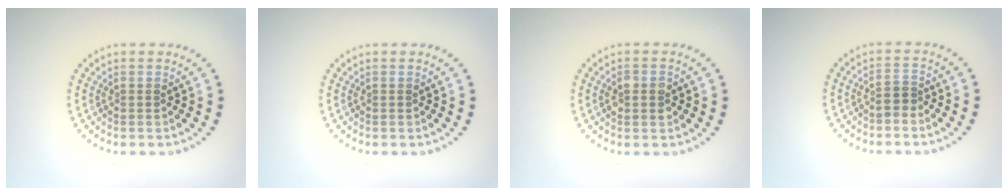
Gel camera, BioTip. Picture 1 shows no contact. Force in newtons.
{"total": 0.0}
{"total": 2.2, "press": 2.1, "slide": 0.1}
{"total": 1.1, "press": 0.9, "slide": 0.7}